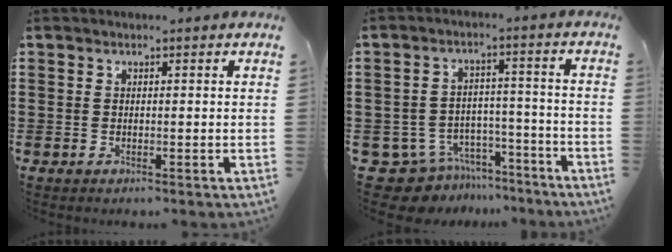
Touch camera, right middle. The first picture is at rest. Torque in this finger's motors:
{"motor_torque": [-0.15, -0.09, 0.02, -0.03]}